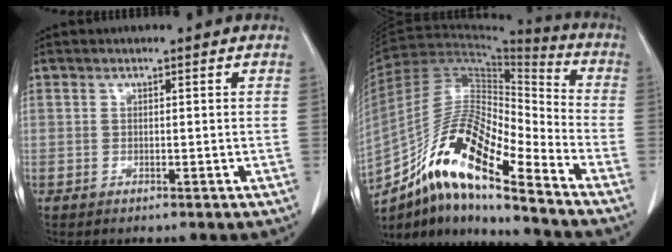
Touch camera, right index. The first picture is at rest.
{"total": 18.5, "force": [-12.4, 3.0, 13.4], "torque": [-0.258, 0.005, -0.223]}